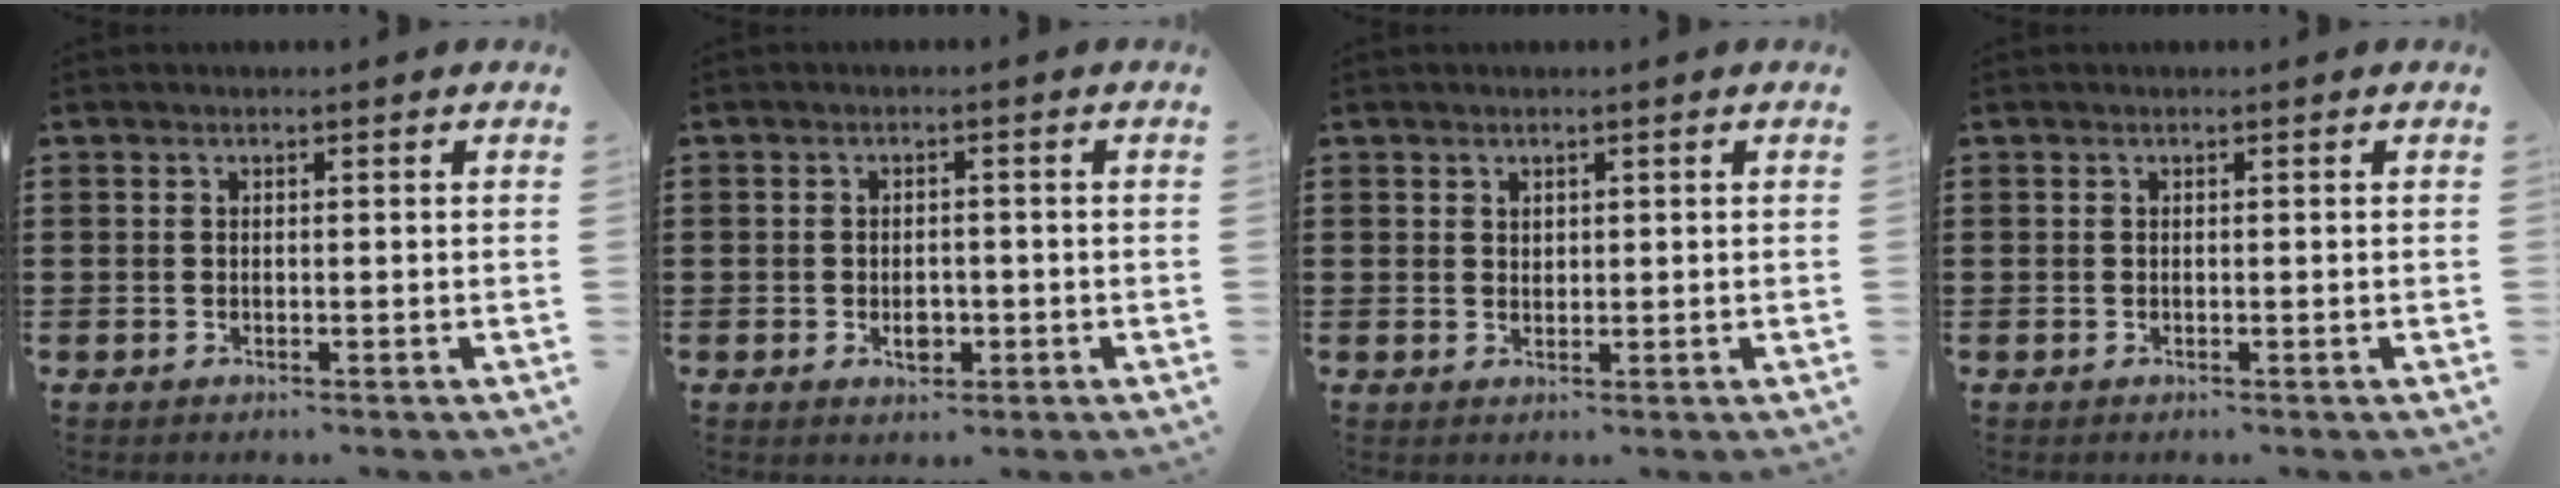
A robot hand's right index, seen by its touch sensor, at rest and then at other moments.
{"total": 2.5, "force": [-0.9, 1.6, 1.7], "torque": [-0.026, -0.004, -0.018]}
{"total": 1.2, "force": [1.0, 0.6, 0.0], "torque": [0.000, 0.002, 0.021]}
{"total": 0.0}